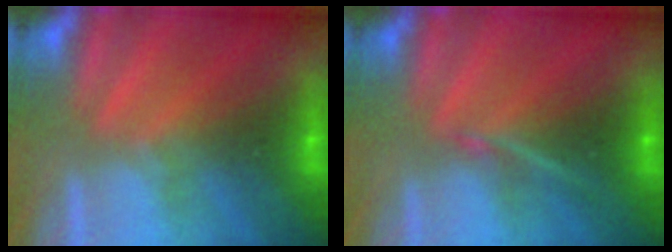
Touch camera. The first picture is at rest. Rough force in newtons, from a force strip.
{"total": 2.1}